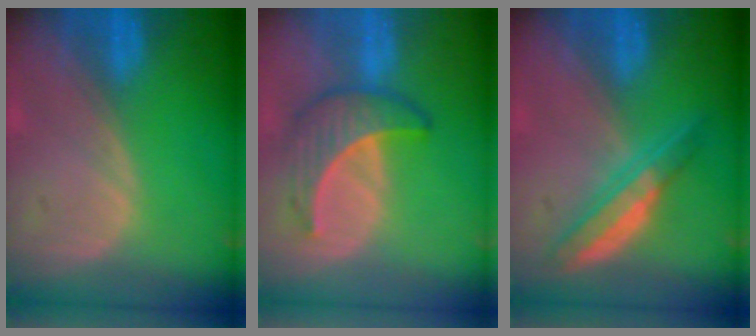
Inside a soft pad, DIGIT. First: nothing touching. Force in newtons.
{"total": 6.4, "press": 6.2, "slide": 1.7}
{"total": 5.4, "press": 5.3, "slide": 1.3}